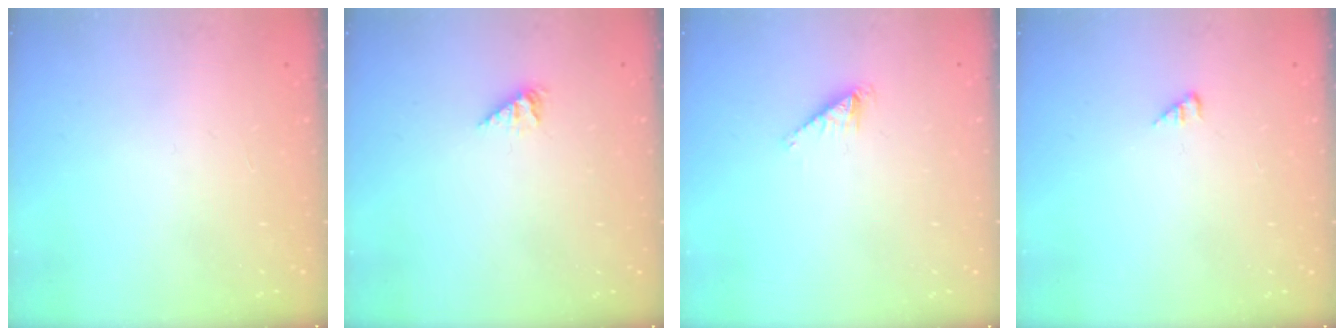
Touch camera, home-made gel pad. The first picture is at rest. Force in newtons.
{"total": 1.8, "press": 1.7, "slide": 0.3}
{"total": 1.5, "press": 1.4, "slide": 0.1}
{"total": 1.0, "press": 1.0, "slide": 0.2}